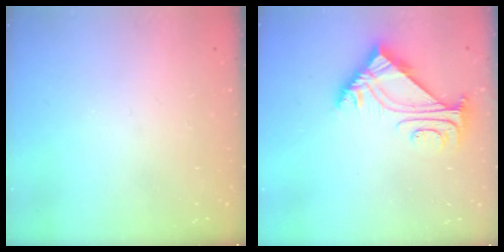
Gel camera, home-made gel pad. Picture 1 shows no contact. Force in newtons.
{"total": 5.3, "press": 5.3, "slide": 0.8}